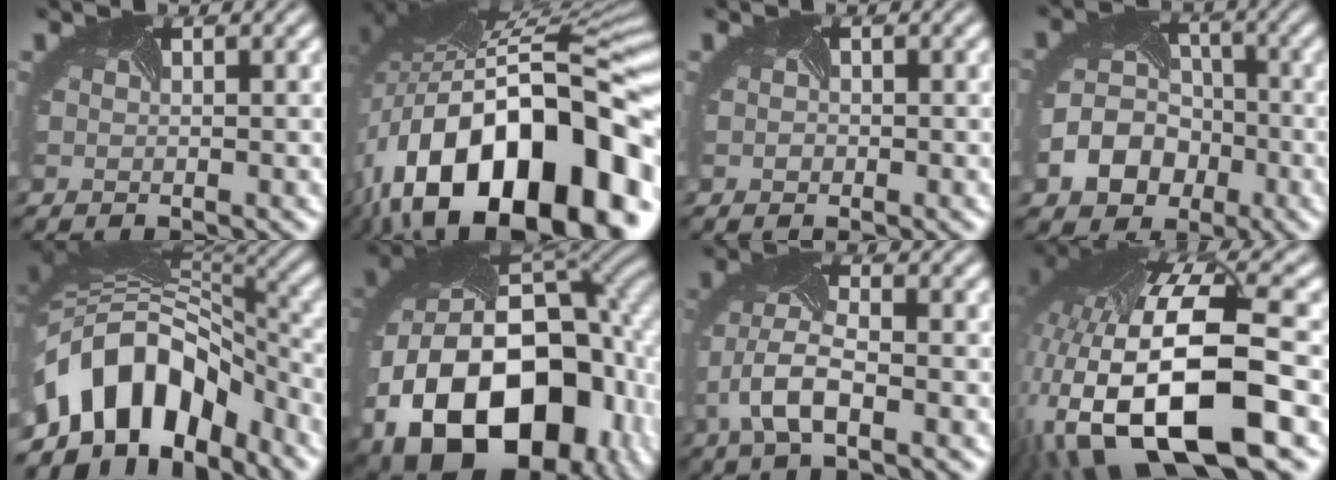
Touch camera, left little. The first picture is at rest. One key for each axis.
{"total": 19.0, "fx": -6.7, "fy": 10.4, "fz": 14.4, "tx": -0.233, "ty": 0.006, "tz": -0.106}
{"total": 0.5, "fx": 0.0, "fy": 0.4, "fz": -0.2, "tx": -0.001, "ty": 0.004, "tz": -0.003}
{"total": 6.7, "fx": -2.5, "fy": 5.6, "fz": 2.7, "tx": -0.049, "ty": -0.004, "tz": -0.054}
{"total": 10.4, "fx": -5.0, "fy": 6.6, "fz": 6.3, "tx": -0.114, "ty": 0.016, "tz": -0.096}
{"total": 18.3, "fx": -5.4, "fy": 12.9, "fz": 11.8, "tx": -0.221, "ty": -0.050, "tz": -0.059}
{"total": 4.3, "fx": -1.7, "fy": 2.0, "fz": 3.5, "tx": -0.089, "ty": 0.008, "tz": -0.039}
{"total": 16.8, "fx": -3.7, "fy": 7.2, "fz": 14.8, "tx": -0.305, "ty": -0.018, "tz": -0.063}